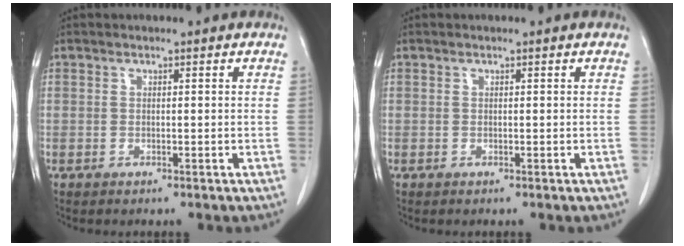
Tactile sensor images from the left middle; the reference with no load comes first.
{"total": 0.0}